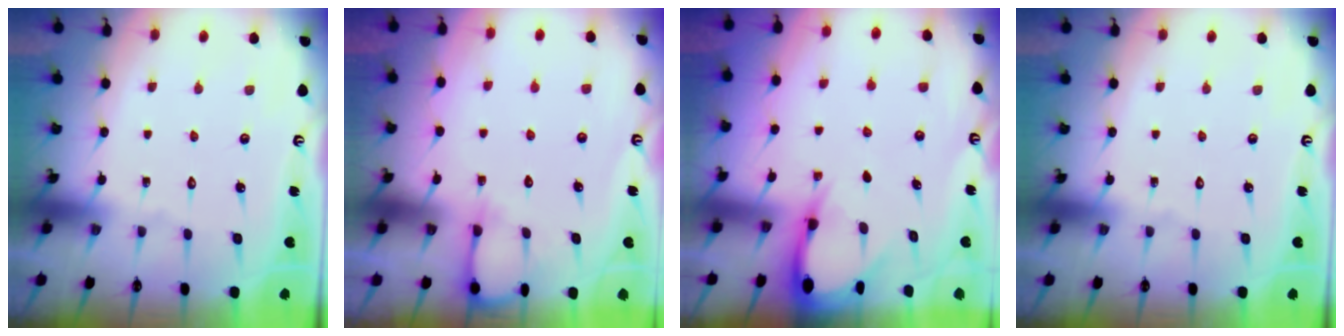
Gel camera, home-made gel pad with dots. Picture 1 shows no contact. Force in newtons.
{"total": 6.2, "press": 6.1, "slide": 0.4}
{"total": 3.7, "press": 3.7, "slide": 0.5}
{"total": 0.0}